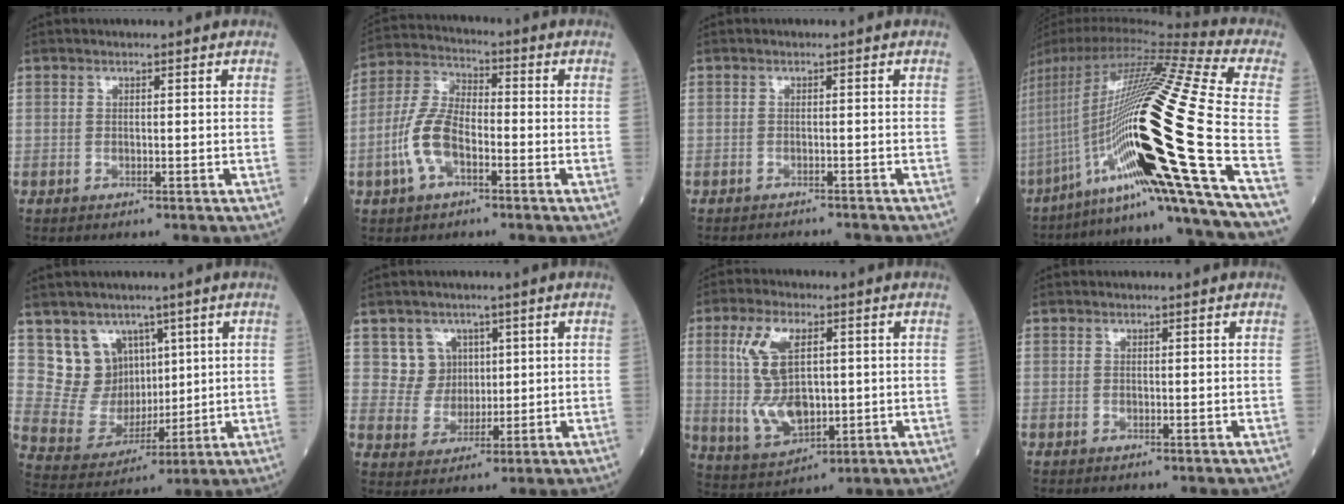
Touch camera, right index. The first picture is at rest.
{"total": 8.9, "force": [-3.0, 4.2, 7.3], "torque": [-0.170, 0.012, -0.062]}
{"total": 4.5, "force": [-4.5, 0.3, 0.7], "torque": [-0.002, -0.007, -0.059]}
{"total": 32.6, "force": [-9.4, -0.5, 31.2], "torque": [-0.539, -0.020, -0.177]}
{"total": 9.1, "force": [5.0, 7.2, 2.4], "torque": [-0.053, 0.026, 0.112]}
{"total": 5.3, "force": [2.2, 4.8, 0.2], "torque": [-0.004, 0.012, 0.044]}
{"total": 10.9, "force": [1.6, 5.3, 9.4], "torque": [-0.205, 0.004, 0.040]}
{"total": 0.0}